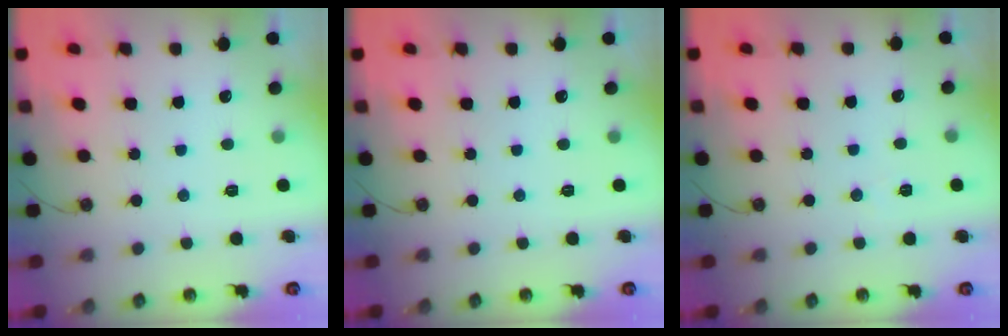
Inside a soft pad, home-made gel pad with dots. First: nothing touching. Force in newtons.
{"total": 0.0}
{"total": 4.9, "press": 2.2, "slide": 4.4}